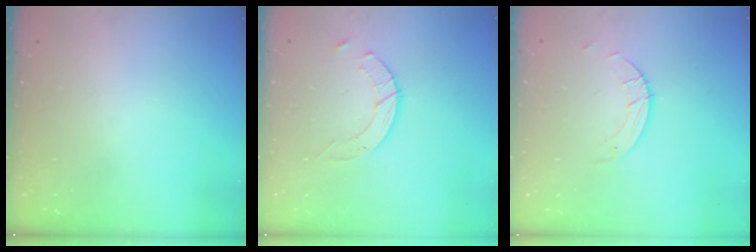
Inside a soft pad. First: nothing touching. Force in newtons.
{"total": 4.1, "press": 4.1, "slide": 0.4}
{"total": 1.5, "press": 1.5, "slide": 0.1}